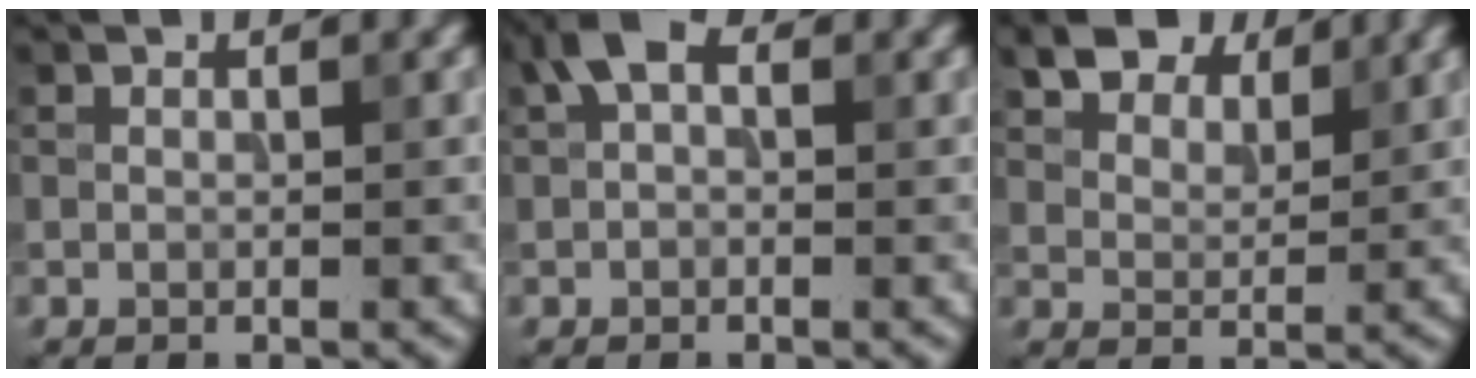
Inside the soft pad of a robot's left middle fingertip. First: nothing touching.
{"total": 2.6, "force": [0.8, 1.6, 1.9], "torque": [-0.030, 0.010, 0.005]}
{"total": 5.9, "force": [4.8, 2.7, 2.2], "torque": [-0.052, -0.011, 0.097]}